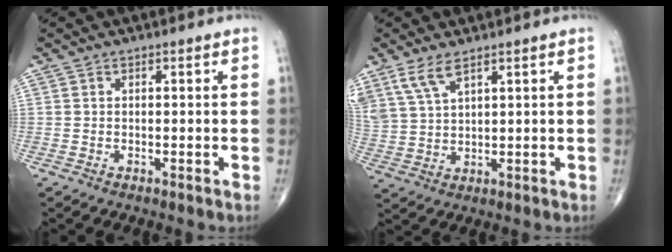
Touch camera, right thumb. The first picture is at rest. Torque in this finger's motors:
{"motor_torque": [0.01, 0.17, 1.10, 0.93, 0.32]}